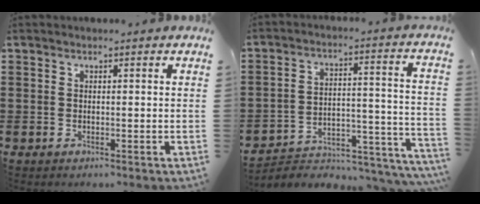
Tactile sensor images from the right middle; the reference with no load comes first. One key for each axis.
{"total": 3.1, "fx": -2.8, "fy": 1.2, "fz": 0.5, "tx": -0.018, "ty": -0.005, "tz": -0.063}